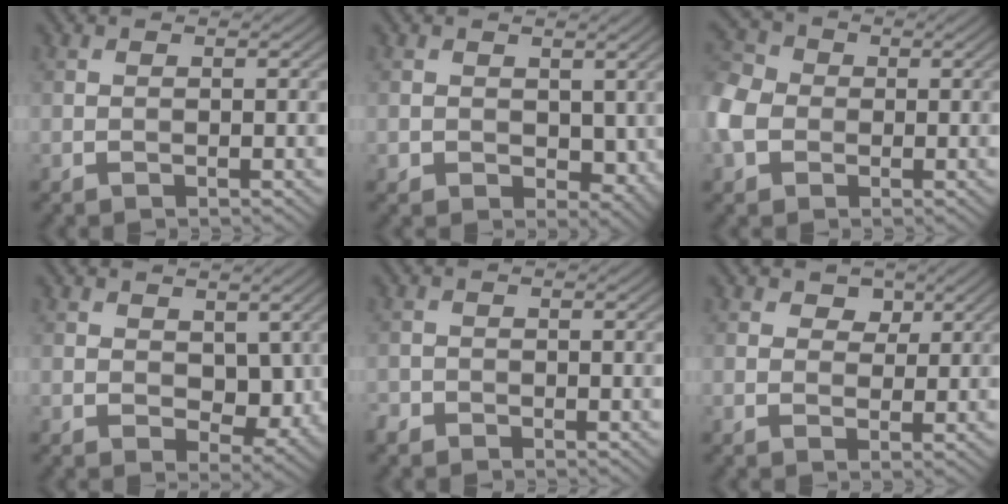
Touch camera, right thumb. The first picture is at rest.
{"total": 4.2, "force": [0.6, 3.2, 2.6], "torque": [-0.056, -0.015, 0.014]}
{"total": 7.7, "force": [-1.6, 6.1, 4.4], "torque": [-0.141, 0.004, -0.052]}
{"total": 5.2, "force": [0.8, 3.5, 3.7], "torque": [-0.068, -0.013, 0.015]}
{"total": 1.5, "force": [-1.2, 0.9, 0.2], "torque": [-0.006, -0.003, -0.032]}
{"total": 2.8, "force": [1.5, 1.9, 1.4], "torque": [-0.023, 0.000, 0.019]}